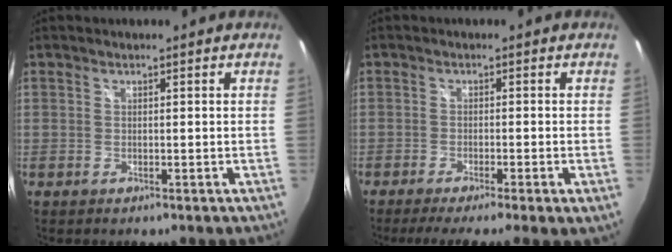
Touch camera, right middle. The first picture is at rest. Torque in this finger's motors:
{"motor_torque": [1.09, -1.05, 0.17, 0.10]}